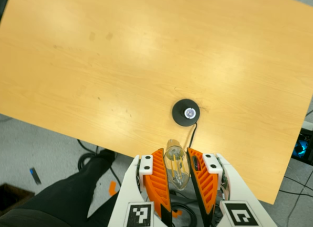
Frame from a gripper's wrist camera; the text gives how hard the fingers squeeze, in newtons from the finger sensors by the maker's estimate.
{"total": 10.3, "left": 10.5, "right": 10.2}